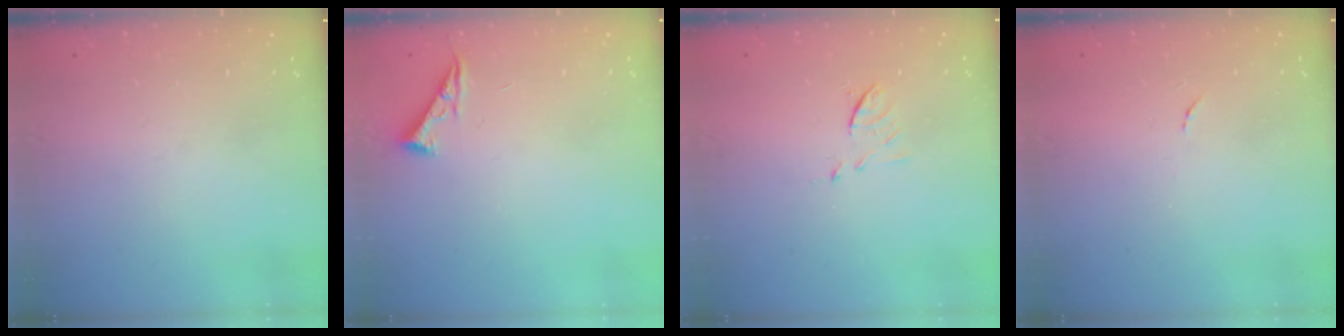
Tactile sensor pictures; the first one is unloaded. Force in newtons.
{"total": 4.3, "press": 4.3, "slide": 0.6}
{"total": 6.0, "press": 5.9, "slide": 0.6}
{"total": 4.2, "press": 4.2, "slide": 0.3}